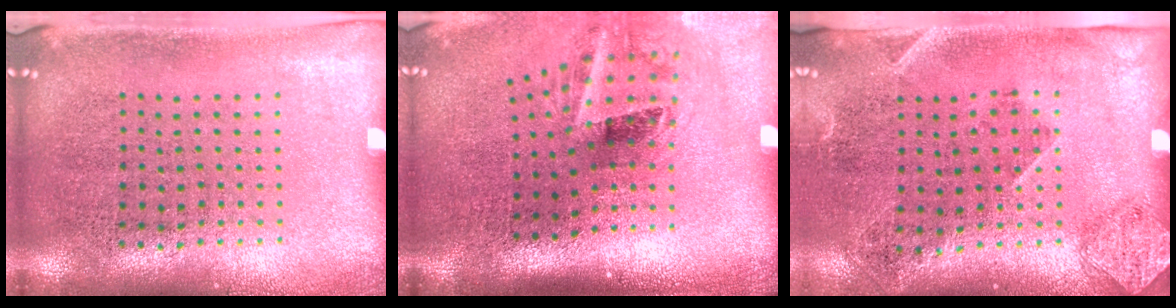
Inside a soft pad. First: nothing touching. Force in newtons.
{"total": 2.1, "press": 1.3, "slide": 1.6}
{"total": 1.8, "press": 1.2, "slide": 1.3}